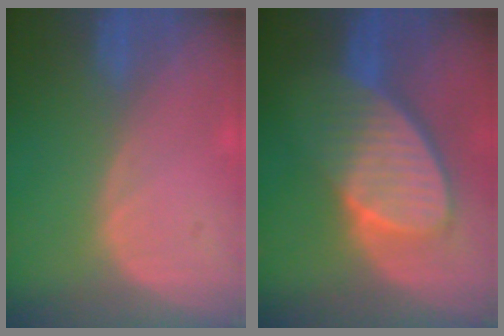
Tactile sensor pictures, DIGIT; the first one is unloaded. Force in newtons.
{"total": 9.0, "press": 8.1, "slide": 4.0}